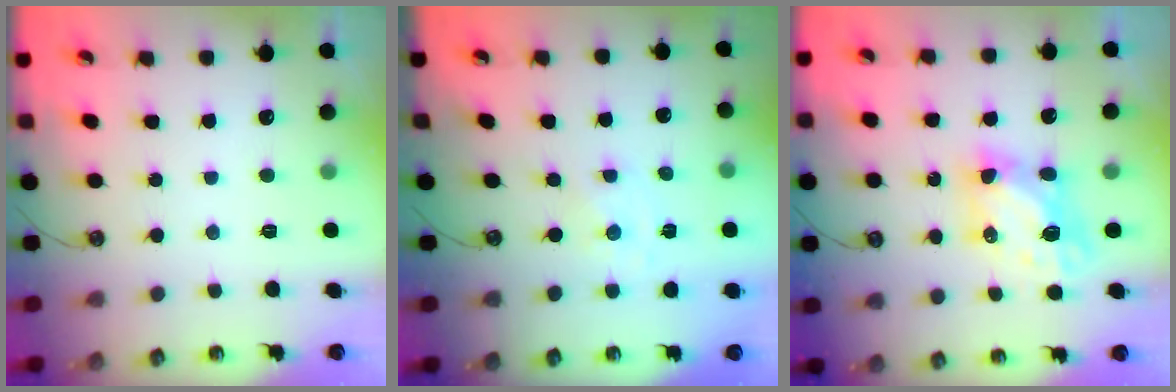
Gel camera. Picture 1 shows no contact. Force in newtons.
{"total": 0.0}
{"total": 6.6, "press": 6.6, "slide": 0.4}